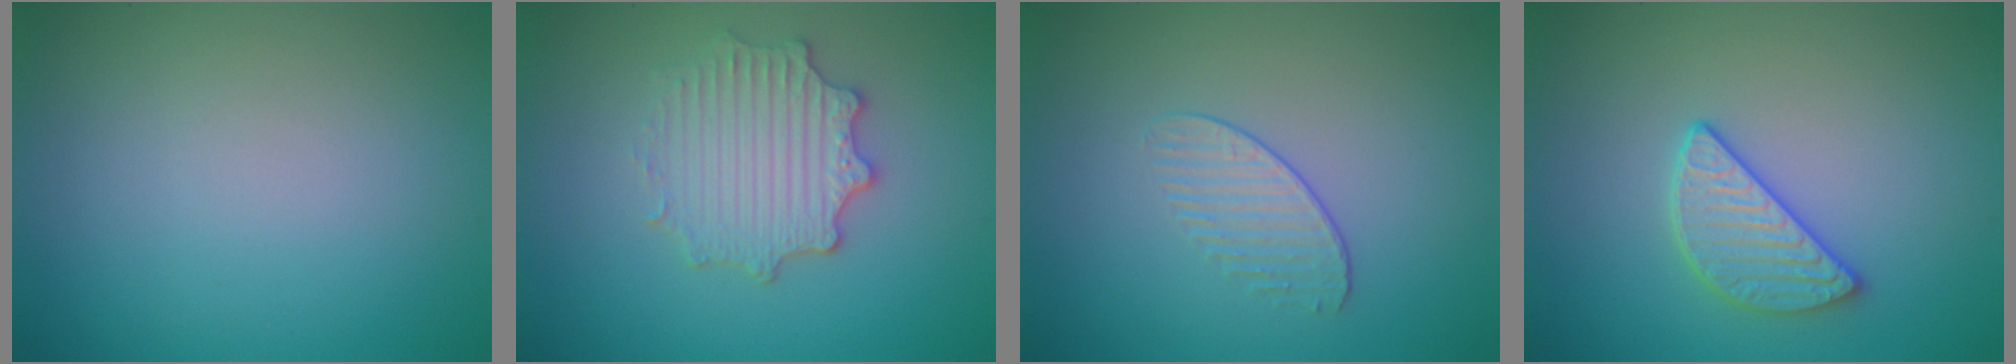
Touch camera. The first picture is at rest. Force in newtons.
{"total": 3.5, "press": 3.2, "slide": 1.5}
{"total": 1.3, "press": 0.7, "slide": 1.1}
{"total": 2.9, "press": 2.6, "slide": 1.1}